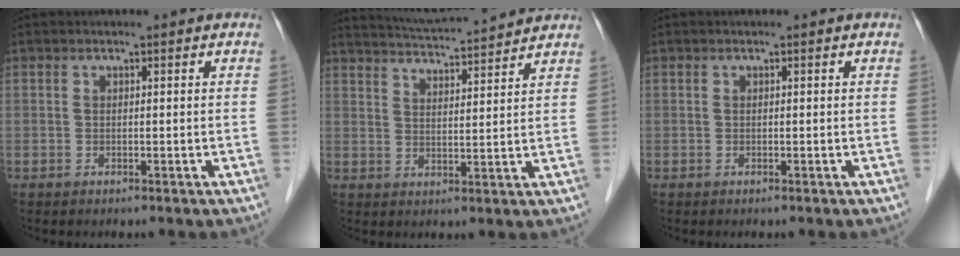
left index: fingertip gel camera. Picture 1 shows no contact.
{"total": 11.9, "force": [11.3, 0.0, 3.6], "torque": [-0.070, 0.022, 0.167]}
{"total": 0.0}